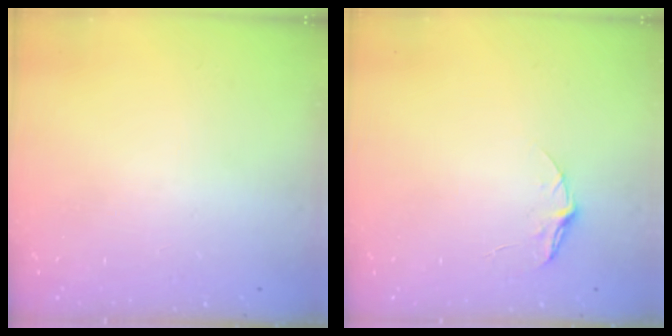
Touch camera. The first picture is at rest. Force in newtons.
{"total": 5.3, "press": 5.2, "slide": 0.6}